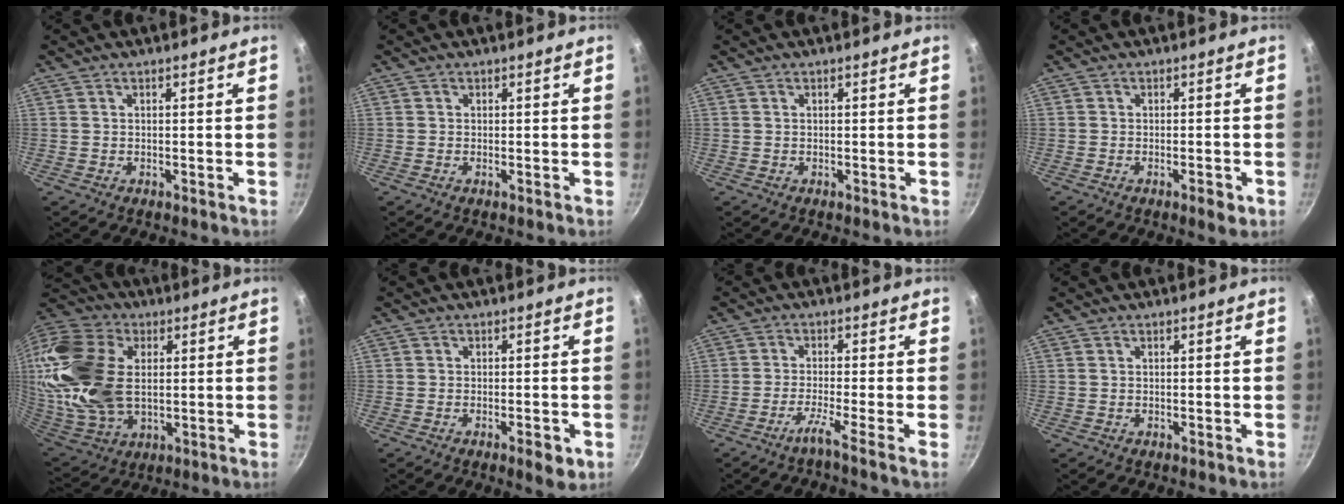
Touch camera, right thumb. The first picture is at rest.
{"total": 0.0}
{"total": 0.0}
{"total": 2.7, "force": [-1.3, 1.0, 2.2], "torque": [-0.032, 0.008, -0.017]}
{"total": 27.6, "force": [3.8, 18.1, 20.4], "torque": [-0.438, 0.003, 0.071]}
{"total": 4.0, "force": [-1.7, 1.5, 3.2], "torque": [-0.040, 0.010, -0.021]}
{"total": 3.8, "force": [-2.4, -1.2, 2.7], "torque": [-0.072, 0.006, -0.055]}
{"total": 0.0}